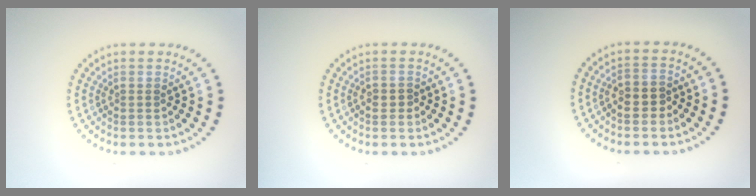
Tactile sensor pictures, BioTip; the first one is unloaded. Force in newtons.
{"total": 0.8, "press": 0.7, "slide": 0.4}
{"total": 1.6, "press": 1.5, "slide": 0.5}